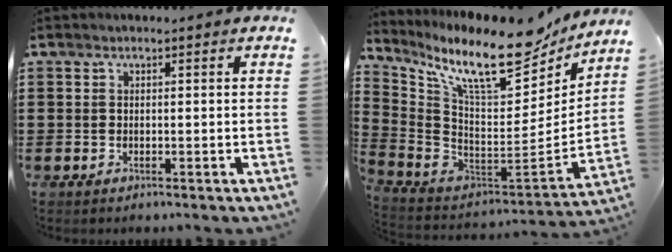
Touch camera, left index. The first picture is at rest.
{"total": 14.8, "force": [10.7, 3.3, 9.7], "torque": [-0.199, -0.075, 0.177]}